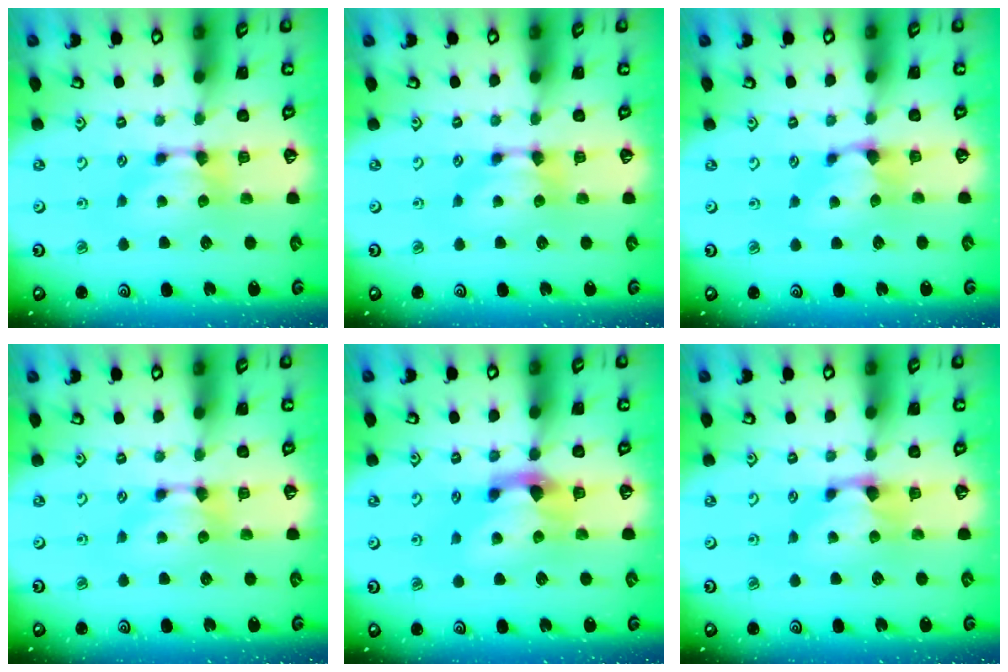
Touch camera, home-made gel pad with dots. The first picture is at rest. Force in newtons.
{"total": 0.0}
{"total": 2.4, "press": 2.3, "slide": 0.6}
{"total": 0.0}
{"total": 2.9, "press": 2.6, "slide": 1.5}
{"total": 0.9, "press": 0.4, "slide": 0.7}